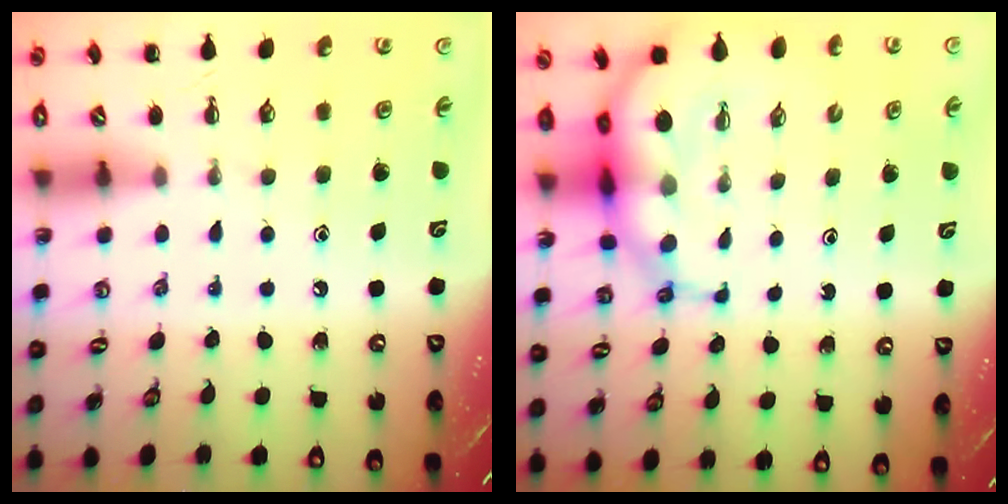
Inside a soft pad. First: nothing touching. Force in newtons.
{"total": 8.8, "press": 8.4, "slide": 2.7}